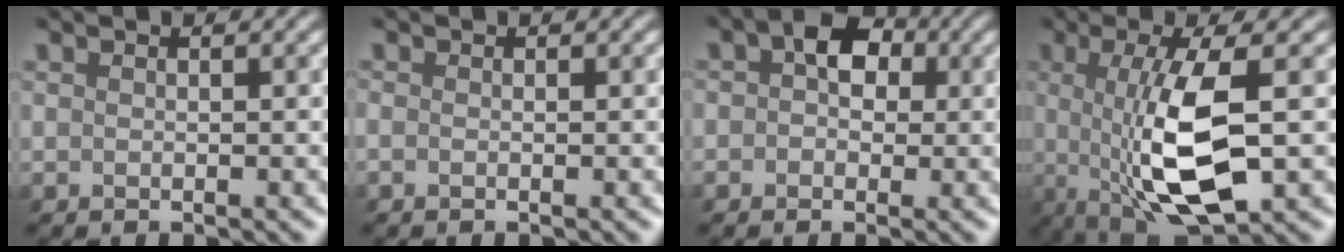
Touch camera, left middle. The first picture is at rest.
{"total": 0.5, "force": [-0.5, 0.0, 0.2], "torque": [-0.004, -0.001, -0.007]}
{"total": 3.2, "force": [0.6, 2.3, 2.2], "torque": [-0.014, 0.016, -0.012]}
{"total": 8.7, "force": [-0.4, 2.4, 8.4], "torque": [-0.152, -0.010, -0.006]}